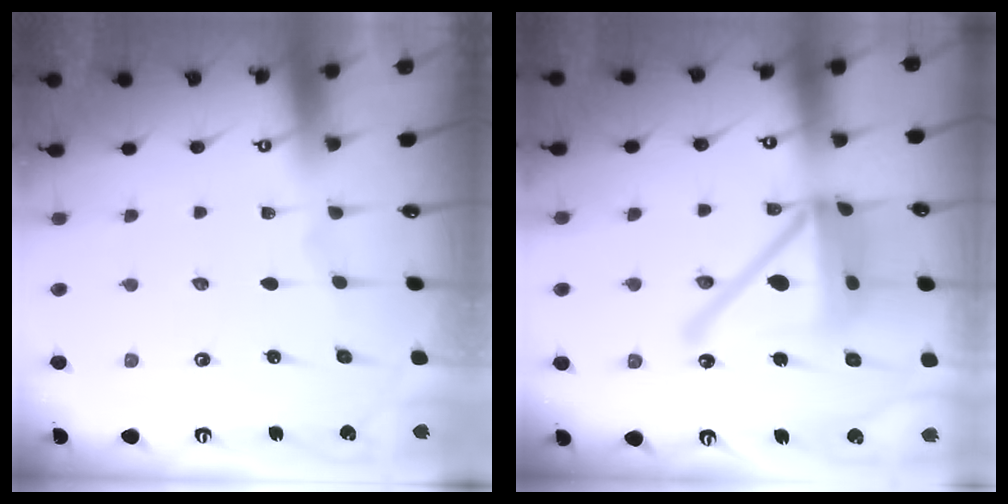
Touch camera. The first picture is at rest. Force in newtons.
{"total": 20.2, "press": 20.1, "slide": 2.3}